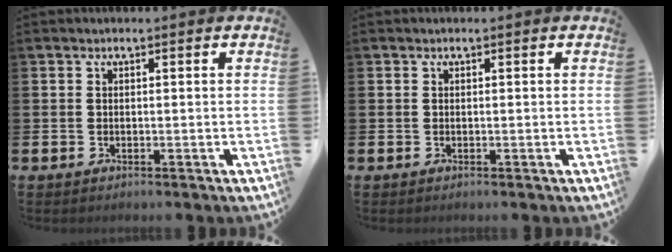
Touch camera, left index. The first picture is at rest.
{"total": 0.0}